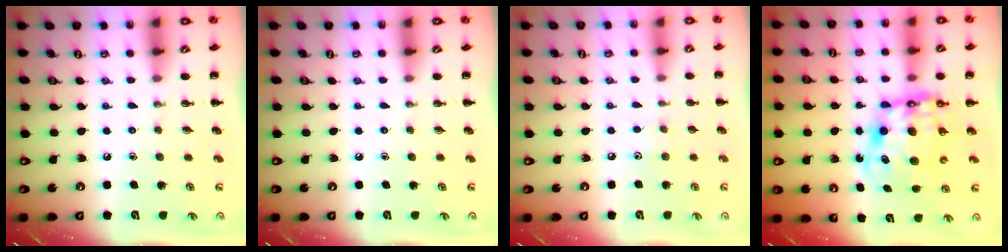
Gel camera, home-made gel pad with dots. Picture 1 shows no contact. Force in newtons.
{"total": 0.0}
{"total": 4.5, "press": 4.4, "slide": 1.2}
{"total": 11.1, "press": 10.7, "slide": 3.0}